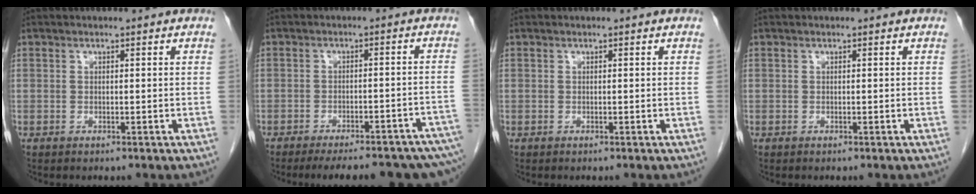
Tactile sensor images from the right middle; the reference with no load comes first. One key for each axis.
{"total": 20.1, "fx": -16.7, "fy": 3.6, "fz": 10.5, "tx": -0.113, "ty": -0.004, "tz": -0.200}
{"total": 0.0}
{"total": 0.0}